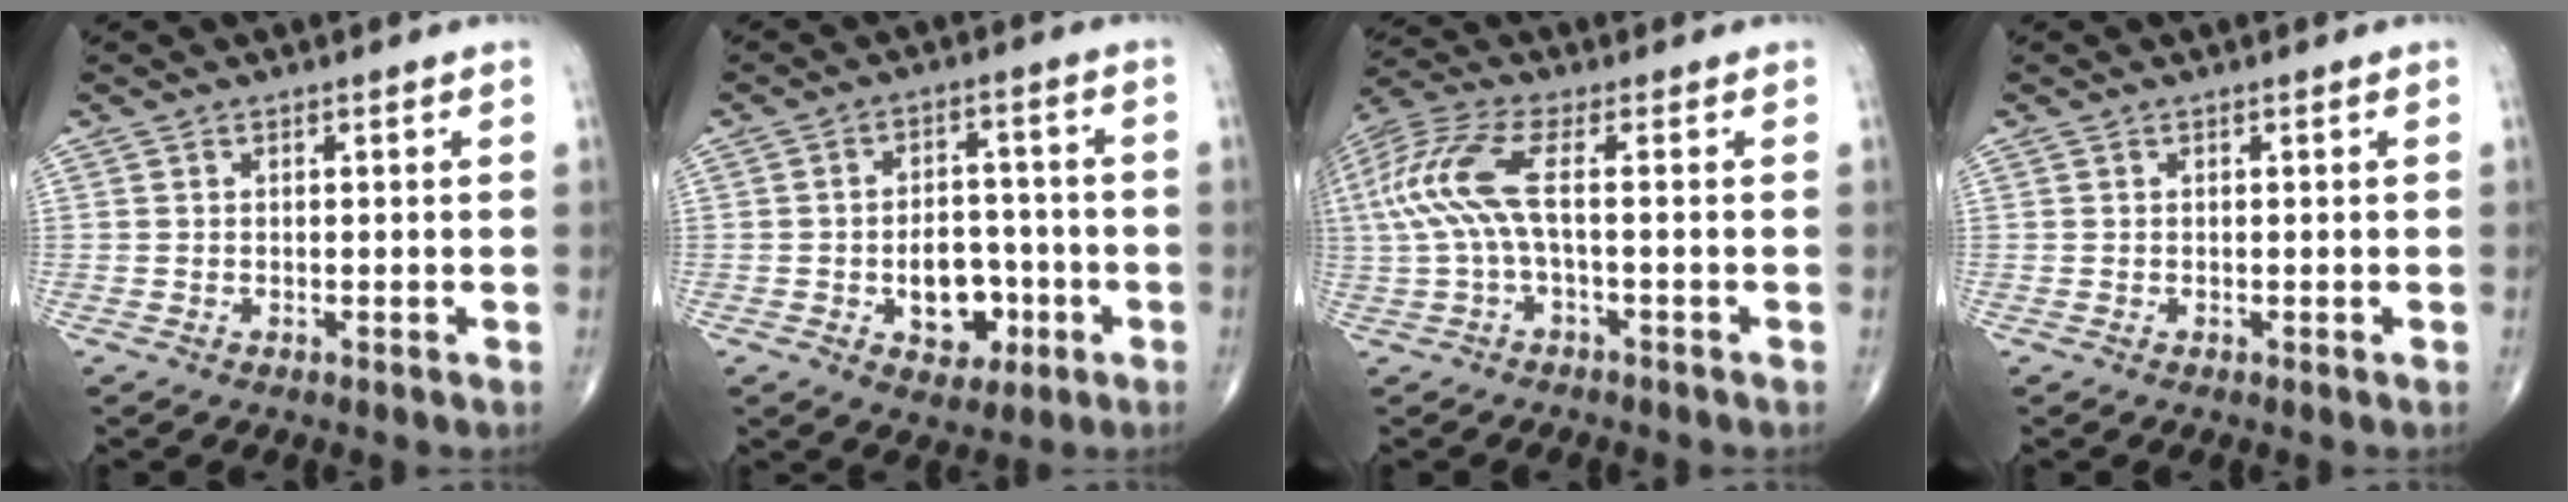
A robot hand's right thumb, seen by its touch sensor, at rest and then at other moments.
{"total": 9.4, "force": [-2.8, 6.5, 6.3], "torque": [-0.055, 0.027, -0.033]}
{"total": 10.2, "force": [0.0, 2.7, 9.8], "torque": [-0.254, 0.034, -0.002]}
{"total": 0.0}